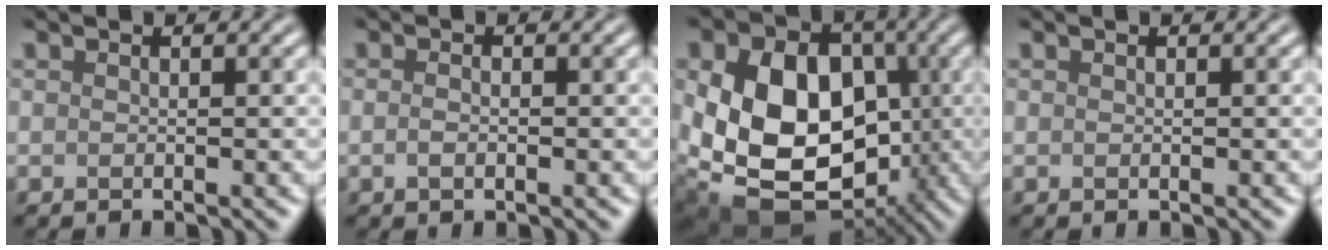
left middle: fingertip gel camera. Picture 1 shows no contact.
{"total": 1.1, "force": [-0.3, 0.5, 0.9], "torque": [-0.019, -0.002, -0.007]}
{"total": 14.3, "force": [-1.7, 10.3, 9.7], "torque": [-0.165, -0.013, -0.027]}
{"total": 0.0}